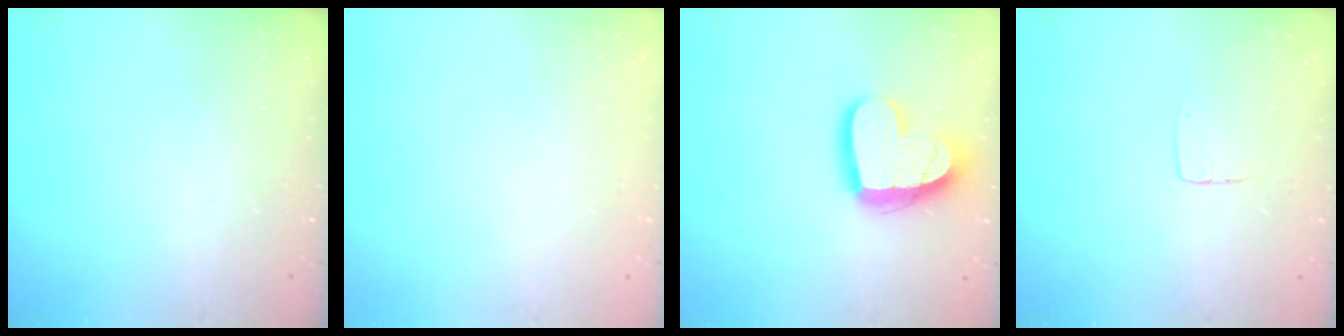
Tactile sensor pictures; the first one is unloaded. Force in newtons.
{"total": 0.0}
{"total": 17.8, "press": 17.7, "slide": 1.4}
{"total": 4.5, "press": 4.5, "slide": 0.4}